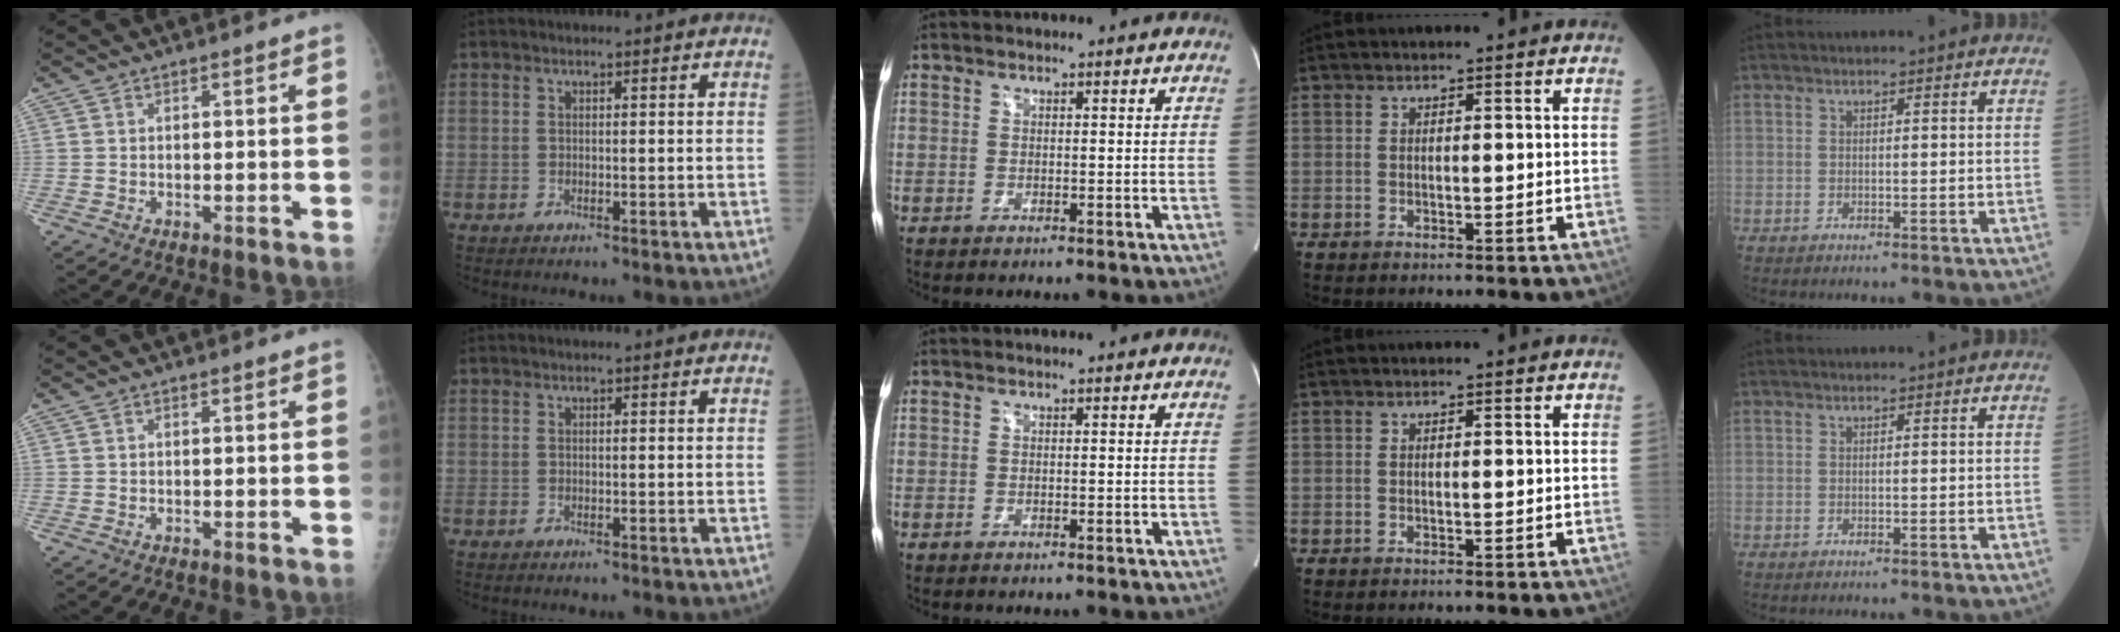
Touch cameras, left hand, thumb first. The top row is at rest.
{}